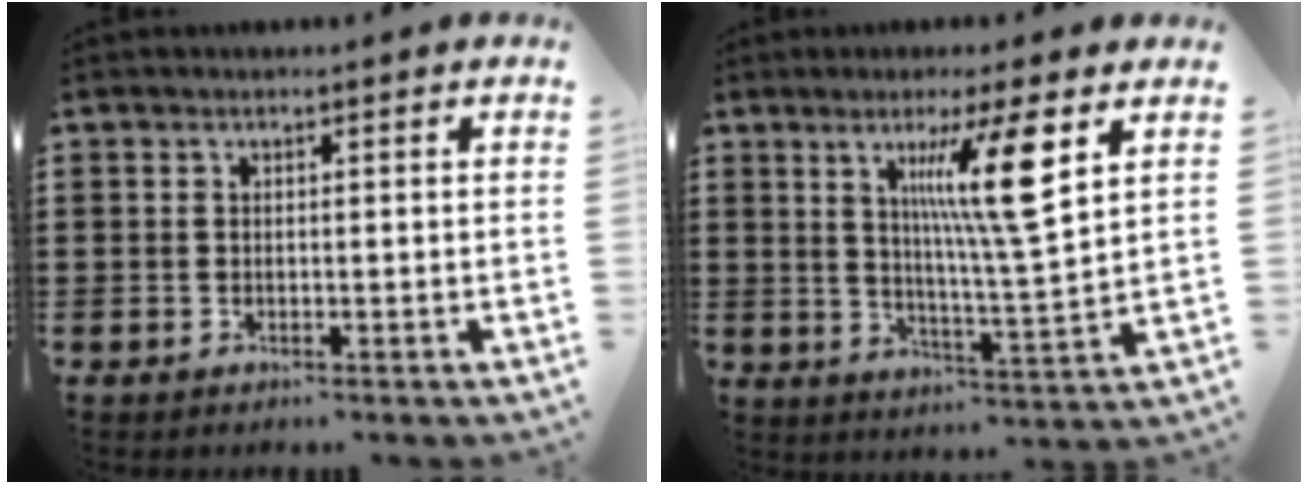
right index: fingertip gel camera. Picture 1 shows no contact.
{"total": 10.8, "force": [4.7, 0.3, 9.7], "torque": [-0.183, -0.003, 0.072]}